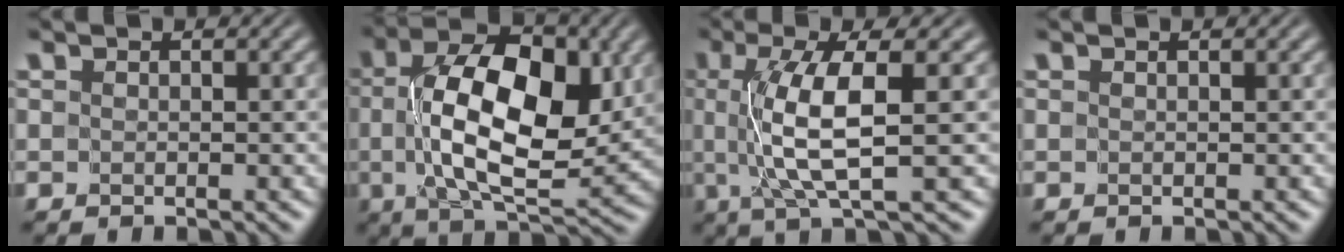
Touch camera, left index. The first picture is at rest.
{"total": 12.0, "force": [1.3, 6.1, 10.3], "torque": [-0.166, 0.005, 0.021]}
{"total": 6.3, "force": [0.5, 1.3, 6.2], "torque": [-0.118, 0.002, 0.013]}
{"total": 0.0}